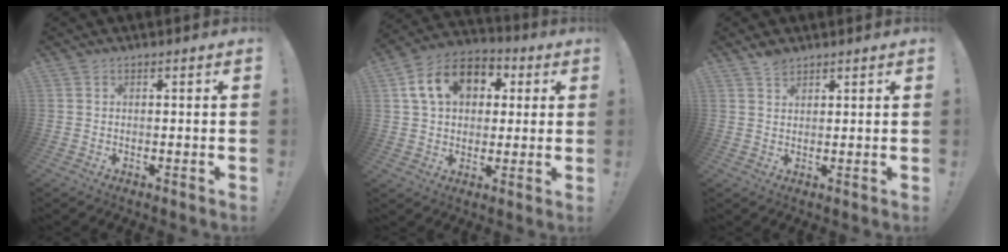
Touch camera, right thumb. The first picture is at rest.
{"total": 15.1, "force": [4.8, 11.4, 8.7], "torque": [-0.132, 0.003, 0.094]}
{"total": 2.7, "force": [2.2, 1.3, 1.0], "torque": [-0.012, -0.012, 0.039]}